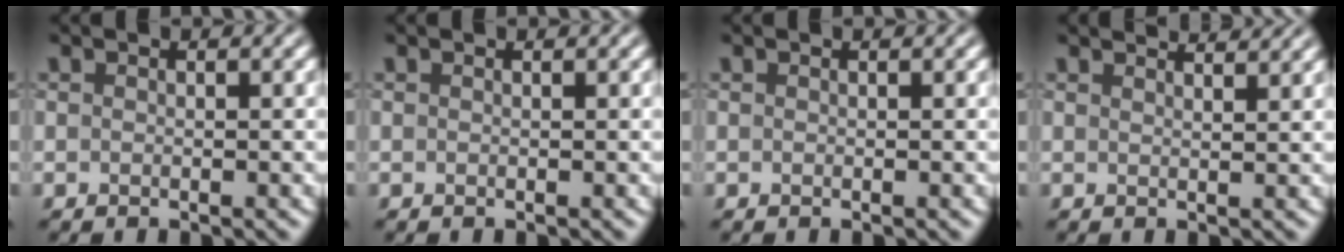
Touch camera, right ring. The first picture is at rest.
{"total": 0.0}
{"total": 0.0}
{"total": 3.3, "force": [3.0, 0.7, 1.2], "torque": [0.001, 0.010, 0.019]}